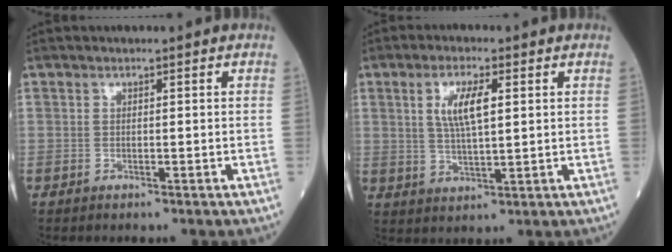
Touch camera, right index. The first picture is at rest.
{"total": 6.2, "force": [1.8, 1.4, 5.7], "torque": [-0.115, 0.004, 0.040]}